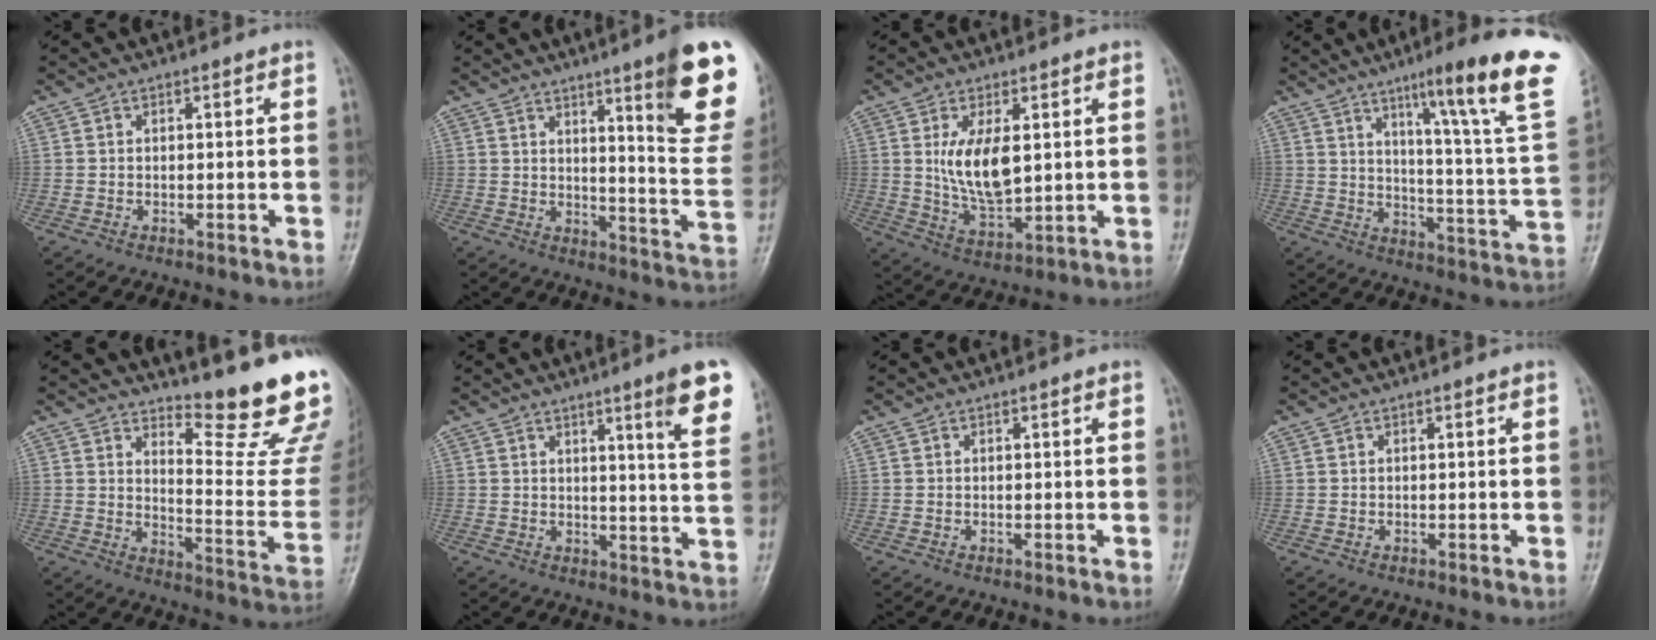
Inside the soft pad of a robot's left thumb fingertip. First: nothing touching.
{"total": 18.0, "force": [9.6, 2.4, 15.0], "torque": [-0.155, -0.061, 0.133]}
{"total": 9.9, "force": [2.0, 4.8, 8.5], "torque": [-0.144, -0.023, 0.048]}
{"total": 24.0, "force": [13.2, 2.1, 19.9], "torque": [-0.263, -0.055, 0.184]}
{"total": 16.7, "force": [14.1, 1.9, 8.7], "torque": [-0.093, -0.163, 0.191]}
{"total": 10.3, "force": [5.8, 0.5, 8.5], "torque": [-0.101, -0.034, 0.073]}
{"total": 0.0}
{"total": 0.0}